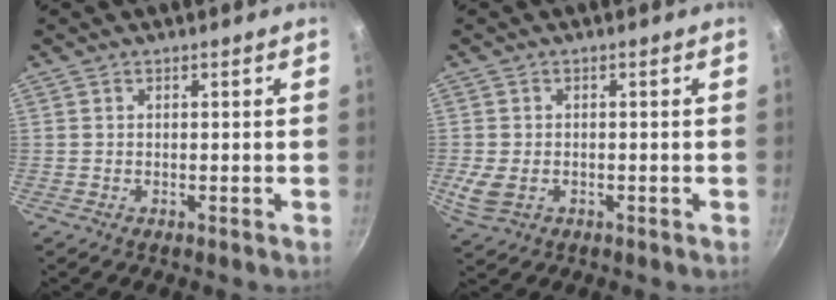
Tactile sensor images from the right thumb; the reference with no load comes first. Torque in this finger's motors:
{"motor_torque": [0.66, 0.62, 0.24, 0.24, 0.04]}